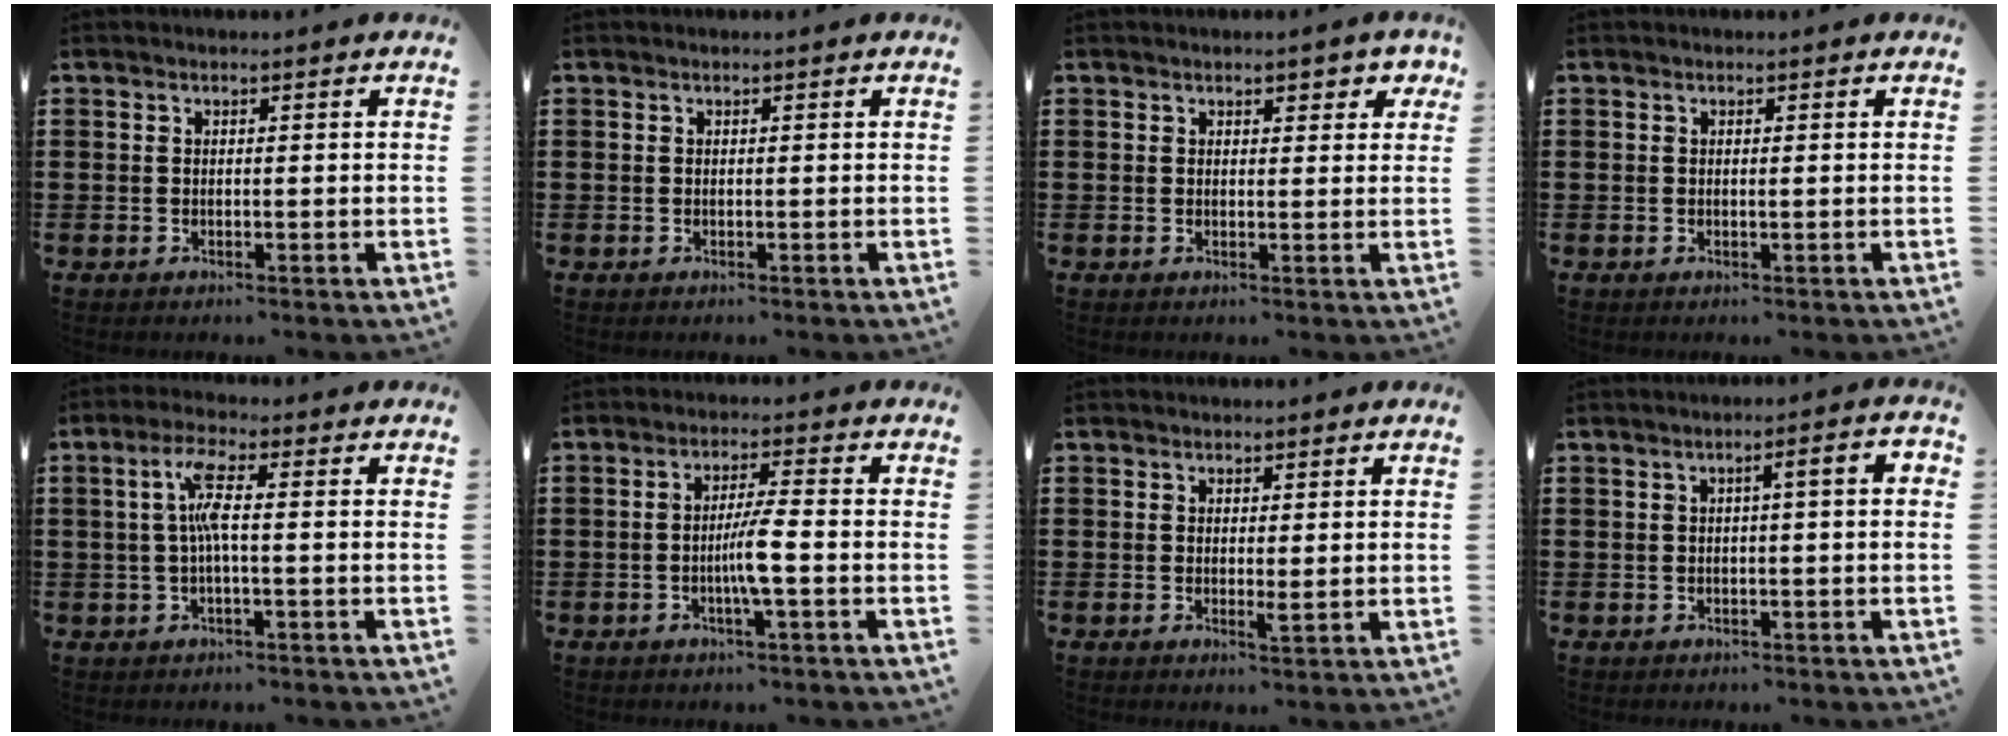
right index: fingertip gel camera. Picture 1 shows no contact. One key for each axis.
{"total": 0.0}
{"total": 1.8, "fx": 1.3, "fy": 0.9, "fz": 0.8, "tx": -0.004, "ty": 0.002, "tz": 0.020}
{"total": 0.5, "fx": 0.0, "fy": 0.0, "fz": 0.5, "tx": -0.010, "ty": -0.002, "tz": 0.000}
{"total": 5.3, "fx": 0.0, "fy": 0.8, "fz": 5.3, "tx": -0.108, "ty": 0.002, "tz": -0.008}
{"total": 4.7, "fx": -1.2, "fy": 0.0, "fz": 4.6, "tx": -0.089, "ty": -0.007, "tz": -0.026}
{"total": 1.4, "fx": 0.4, "fy": 0.3, "fz": 1.4, "tx": -0.026, "ty": -0.002, "tz": 0.007}
{"total": 2.5, "fx": -0.5, "fy": 0.0, "fz": 2.4, "tx": -0.040, "ty": -0.001, "tz": -0.011}